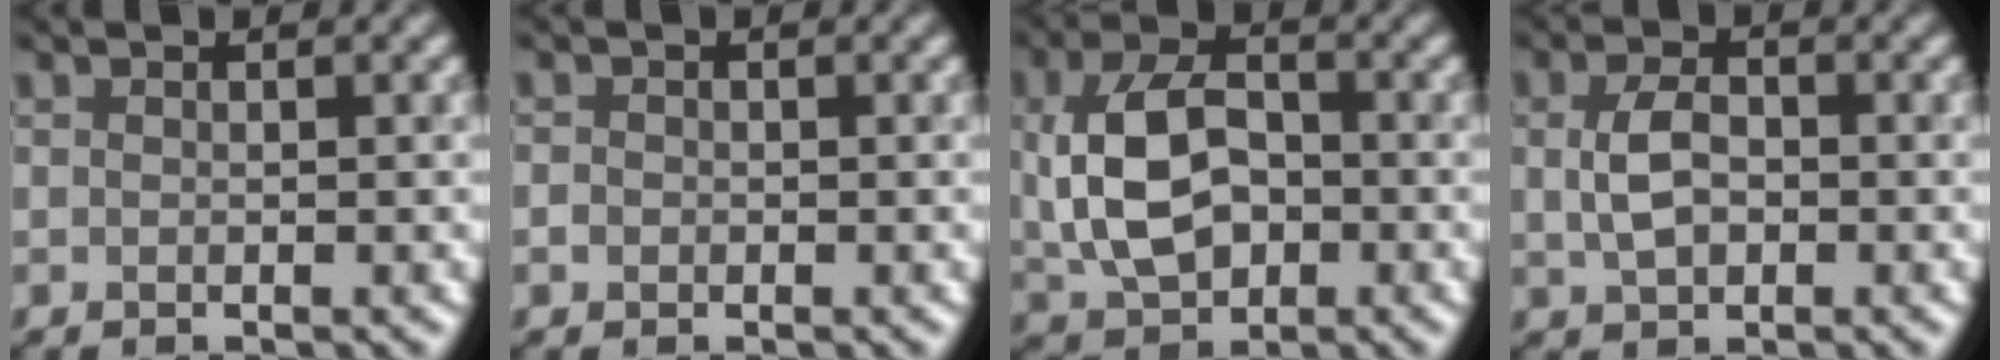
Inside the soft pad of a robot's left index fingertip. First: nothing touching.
{"total": 0.6, "force": [-0.3, 0.5, -0.2], "torque": [0.004, -0.001, -0.007]}
{"total": 7.1, "force": [0.0, 4.9, 5.1], "torque": [-0.111, 0.001, 0.001]}
{"total": 2.8, "force": [0.1, 2.0, 2.0], "torque": [-0.046, 0.001, 0.002]}